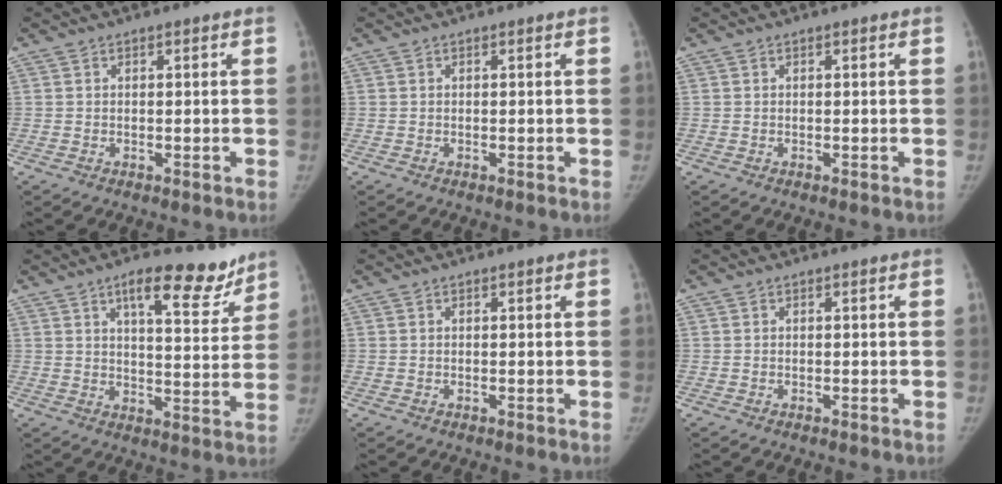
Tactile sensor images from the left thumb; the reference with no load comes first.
{"total": 0.0}
{"total": 0.0}
{"total": 11.9, "force": [8.4, 4.3, 7.3], "torque": [-0.060, -0.048, 0.122]}
{"total": 0.0}
{"total": 0.0}